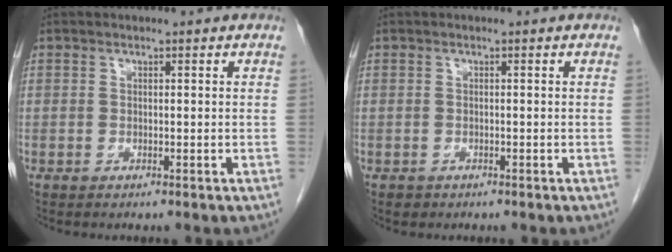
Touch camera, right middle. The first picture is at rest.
{"total": 0.8, "force": [-0.5, 0.6, 0.1], "torque": [-0.008, 0.003, -0.004]}